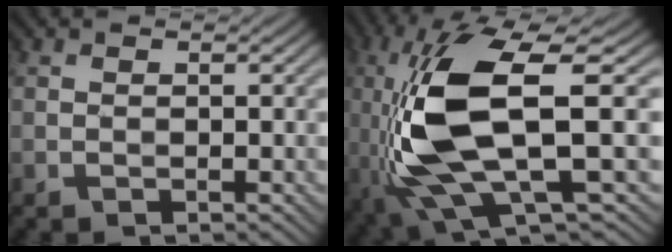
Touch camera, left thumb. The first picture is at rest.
{"total": 13.2, "force": [-1.5, 3.7, 12.6], "torque": [-0.272, -0.006, -0.026]}